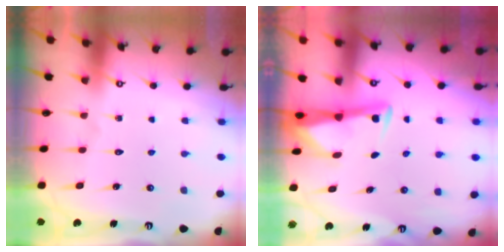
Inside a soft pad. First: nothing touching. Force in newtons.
{"total": 2.9, "press": 2.9, "slide": 0.4}